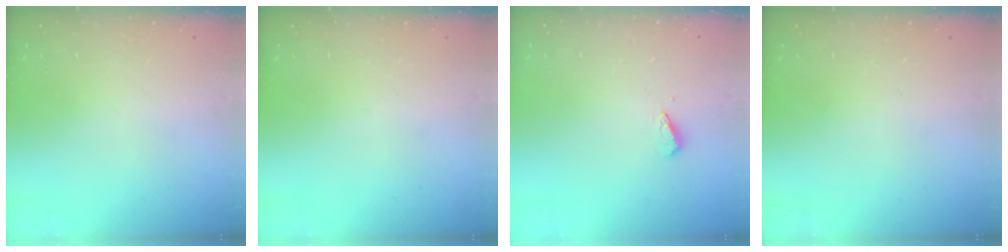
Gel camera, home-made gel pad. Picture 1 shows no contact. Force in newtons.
{"total": 0.0}
{"total": 2.7, "press": 2.7, "slide": 0.6}
{"total": 0.0}